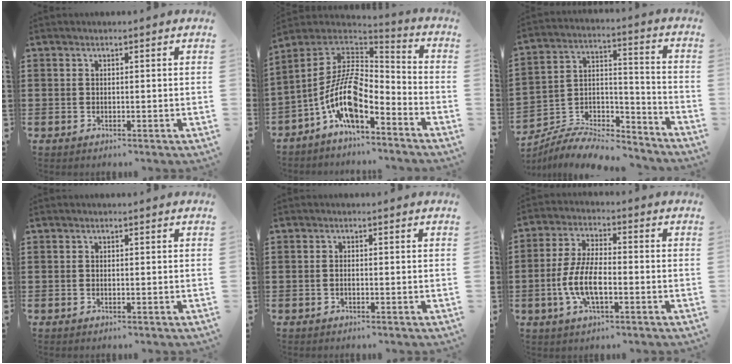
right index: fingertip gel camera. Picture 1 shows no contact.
{"total": 12.5, "force": [-5.6, 5.0, 10.0], "torque": [-0.227, -0.006, -0.119]}
{"total": 7.7, "force": [-7.3, 1.8, 1.7], "torque": [-0.027, 0.015, -0.144]}
{"total": 0.0}
{"total": 0.8, "force": [-0.3, 0.3, 0.7], "torque": [-0.014, -0.004, -0.004]}
{"total": 8.1, "force": [-2.2, 3.2, 7.1], "torque": [-0.166, -0.009, -0.048]}